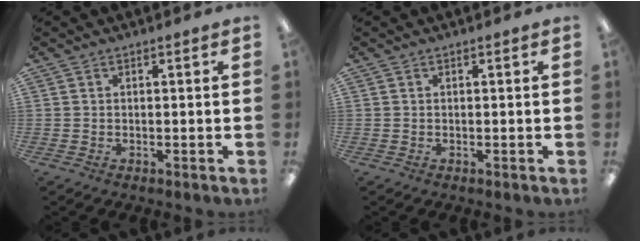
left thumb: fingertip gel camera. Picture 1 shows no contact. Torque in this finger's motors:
{"motor_torque": [-0.01, 0.00, -0.11, 0.04, 0.00]}